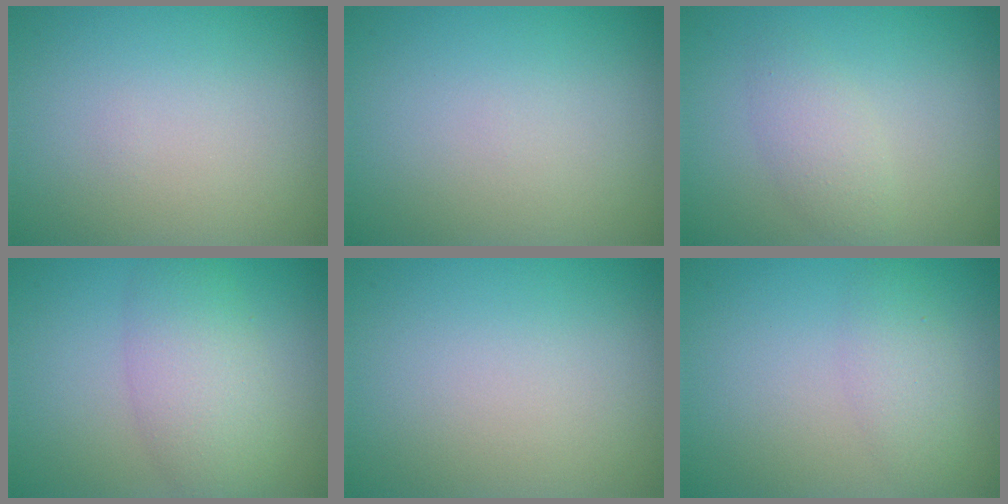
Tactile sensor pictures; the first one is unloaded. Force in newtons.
{"total": 0.0}
{"total": 2.1, "press": 2.1, "slide": 0.2}
{"total": 4.5, "press": 4.5, "slide": 0.3}
{"total": 0.0}
{"total": 2.2, "press": 2.2, "slide": 0.1}